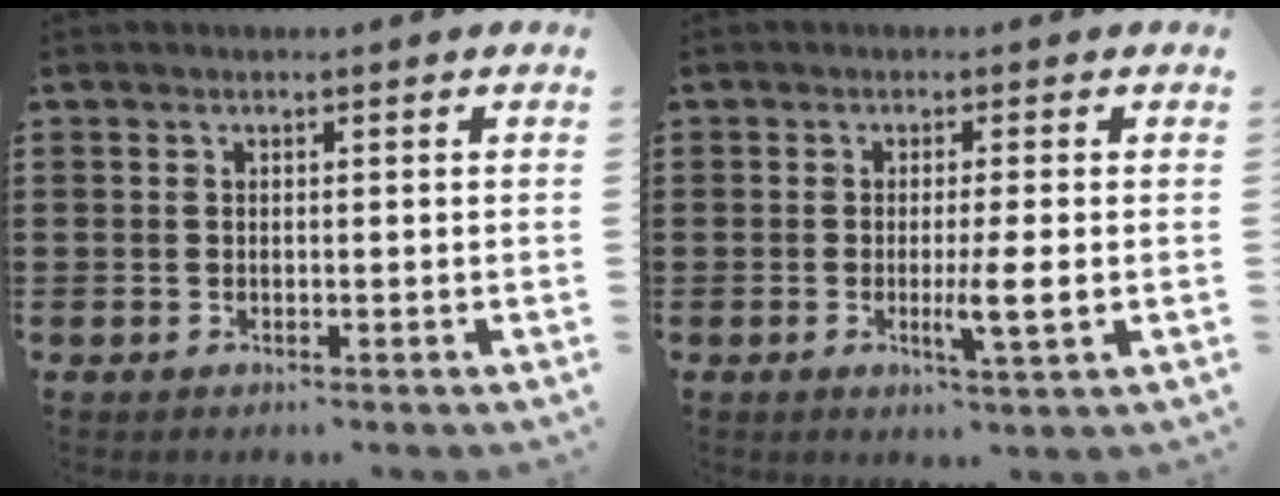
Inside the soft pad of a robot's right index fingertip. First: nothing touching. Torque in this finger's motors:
{"motor_torque": [1.37, 0.35, 0.31, 0.16]}